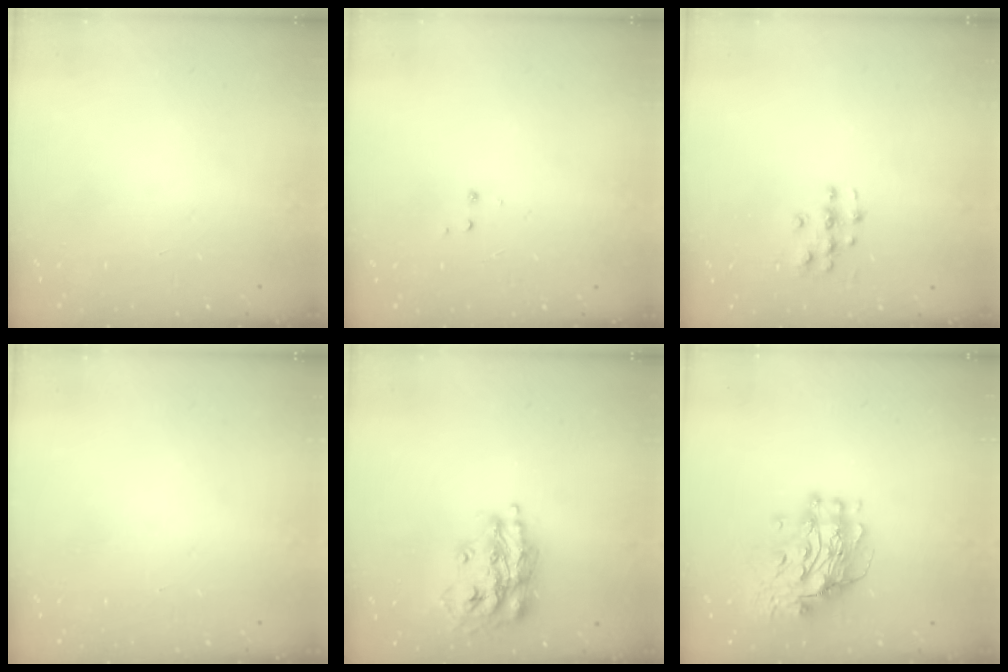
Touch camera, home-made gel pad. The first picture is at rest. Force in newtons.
{"total": 3.3, "press": 3.3, "slide": 0.4}
{"total": 3.6, "press": 3.6, "slide": 0.3}
{"total": 0.0}
{"total": 16.1, "press": 16.0, "slide": 1.6}
{"total": 11.7, "press": 11.7, "slide": 1.1}